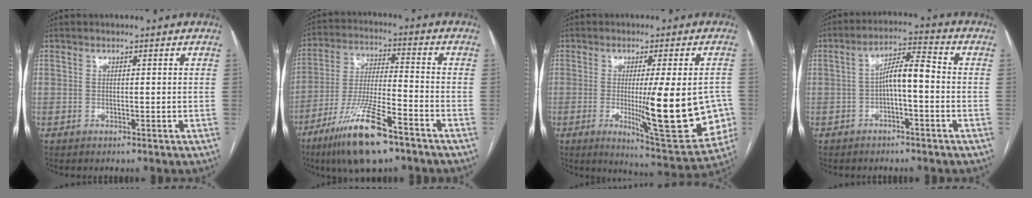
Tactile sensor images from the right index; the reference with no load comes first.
{"total": 14.4, "force": [-9.1, 2.3, 11.0], "torque": [-0.223, -0.028, -0.163]}
{"total": 16.4, "force": [-2.6, 2.6, 16.0], "torque": [-0.185, -0.022, -0.023]}
{"total": 6.2, "force": [-0.8, 1.4, 6.0], "torque": [-0.102, 0.027, -0.015]}